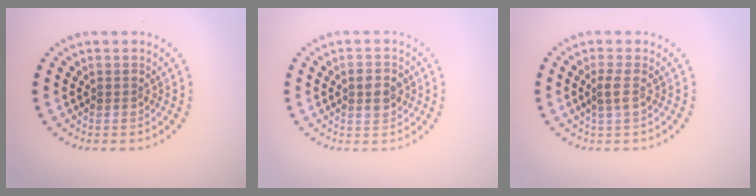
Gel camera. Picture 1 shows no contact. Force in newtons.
{"total": 2.7, "press": 2.7, "slide": 0.2}
{"total": 1.2, "press": 1.0, "slide": 0.7}